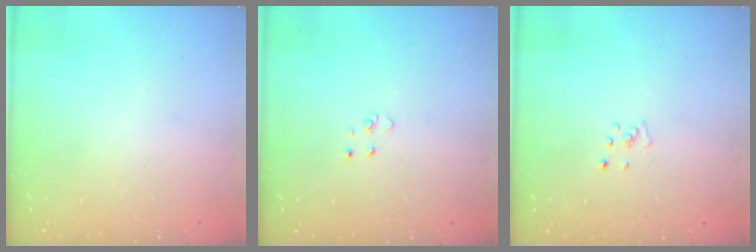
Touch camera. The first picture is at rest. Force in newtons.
{"total": 2.8, "press": 2.8, "slide": 0.3}
{"total": 2.2, "press": 2.2, "slide": 0.2}